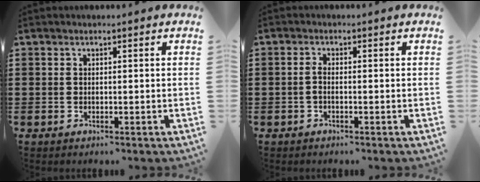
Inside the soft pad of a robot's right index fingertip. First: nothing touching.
{"total": 1.4, "force": [-0.5, 0.3, 1.2], "torque": [-0.033, -0.002, -0.011]}